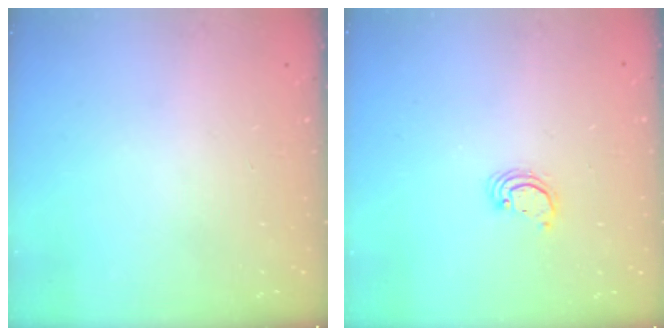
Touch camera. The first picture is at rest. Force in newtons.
{"total": 2.7, "press": 2.7, "slide": 0.1}